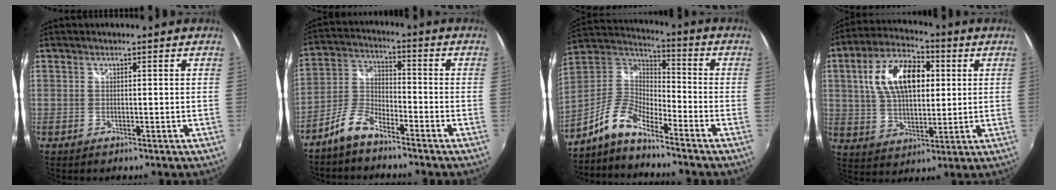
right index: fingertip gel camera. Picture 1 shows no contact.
{"total": 7.0, "force": [-5.4, 2.5, 3.8], "torque": [-0.090, 0.017, -0.110]}
{"total": 9.8, "force": [-7.0, 2.9, 6.1], "torque": [-0.136, 0.016, -0.148]}
{"total": 15.5, "force": [3.7, 8.5, 12.4], "torque": [-0.231, 0.029, 0.065]}